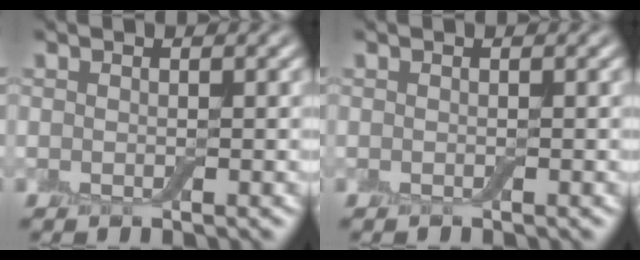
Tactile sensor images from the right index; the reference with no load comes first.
{"total": 0.0}